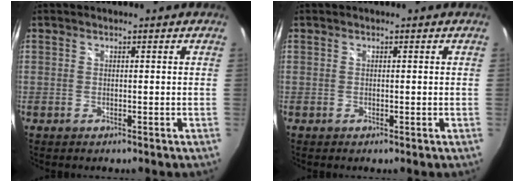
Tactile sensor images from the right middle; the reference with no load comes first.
{"total": 0.0}